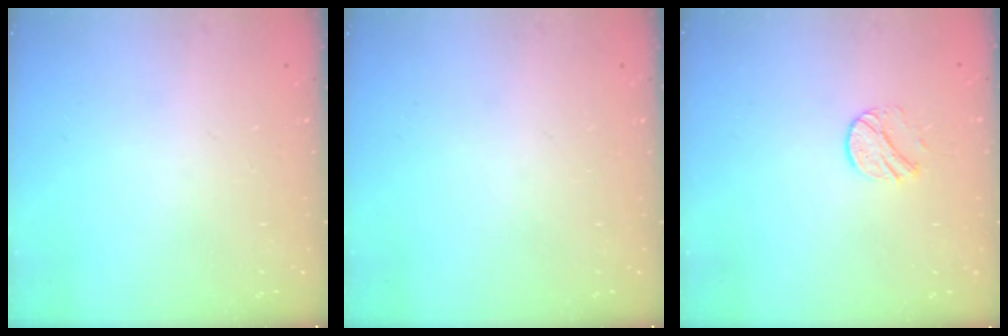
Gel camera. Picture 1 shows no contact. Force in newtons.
{"total": 0.0}
{"total": 8.0, "press": 8.0, "slide": 0.7}